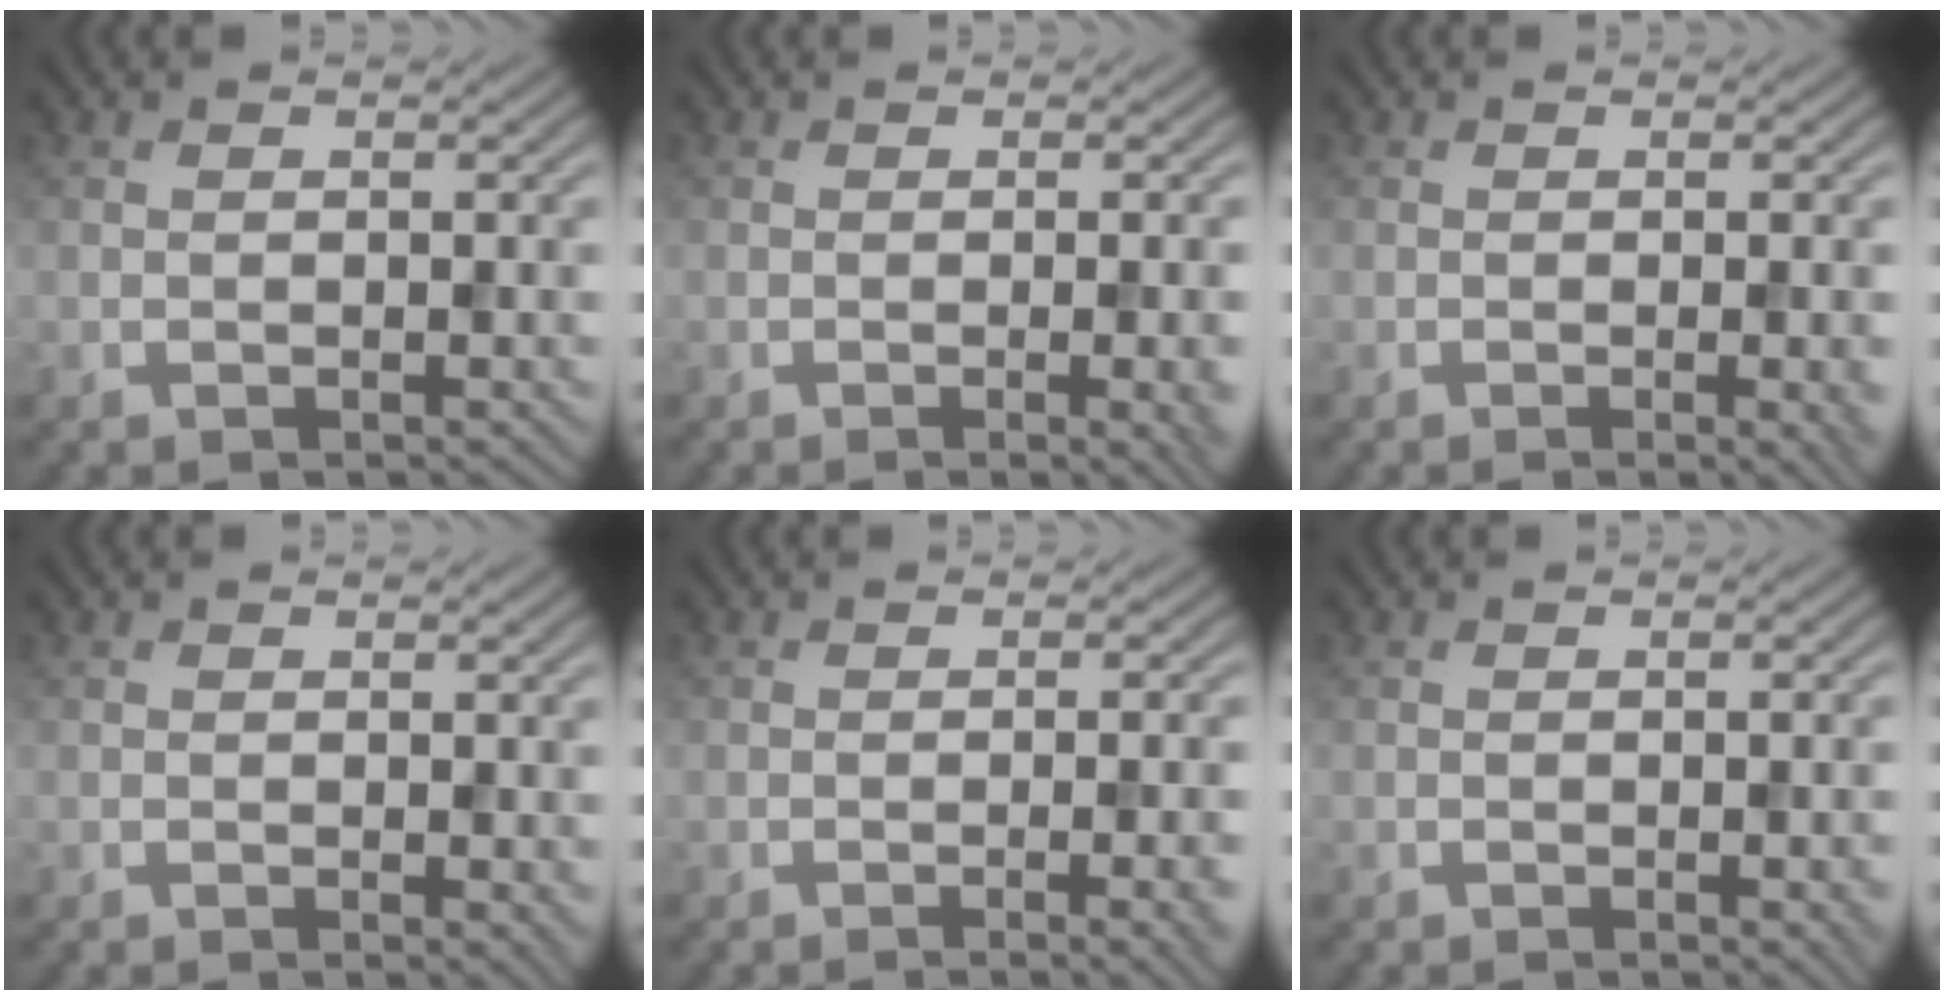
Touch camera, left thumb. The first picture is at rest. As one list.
[{"total": 3.7, "force": [-0.8, 0.9, 3.5], "torque": [-0.045, -0.003, -0.011]}, {"total": 2.5, "force": [-0.5, 0.5, 2.5], "torque": [-0.033, 0.000, -0.010]}, {"total": 0.9, "force": [0.1, 0.5, 0.8], "torque": [-0.005, -0.004, 0.002]}, {"total": 3.9, "force": [-1.0, 0.9, 3.7], "torque": [-0.044, -0.001, -0.014]}, {"total": 1.8, "force": [-0.4, 0.4, 1.7], "torque": [-0.019, -0.001, -0.004]}]